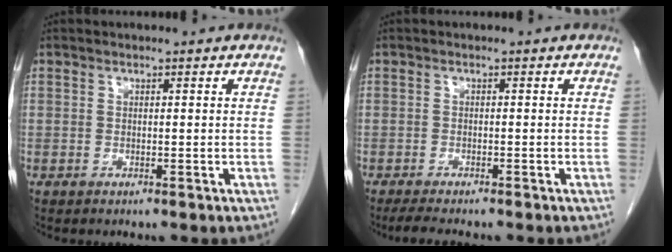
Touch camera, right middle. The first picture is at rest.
{"total": 4.3, "force": [-3.6, 0.5, 2.2], "torque": [-0.039, -0.013, -0.053]}